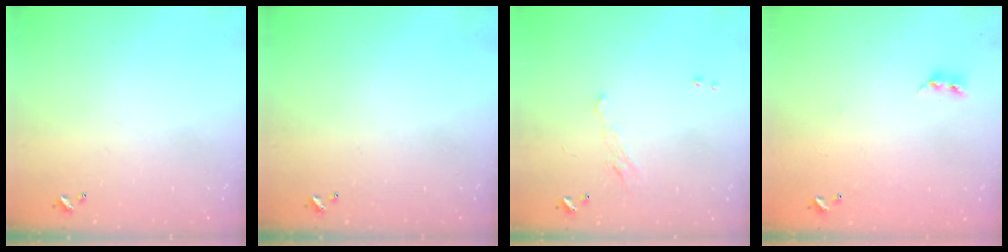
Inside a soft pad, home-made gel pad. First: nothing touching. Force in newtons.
{"total": 0.0}
{"total": 2.0, "press": 1.9, "slide": 0.7}
{"total": 7.8, "press": 7.8, "slide": 0.4}